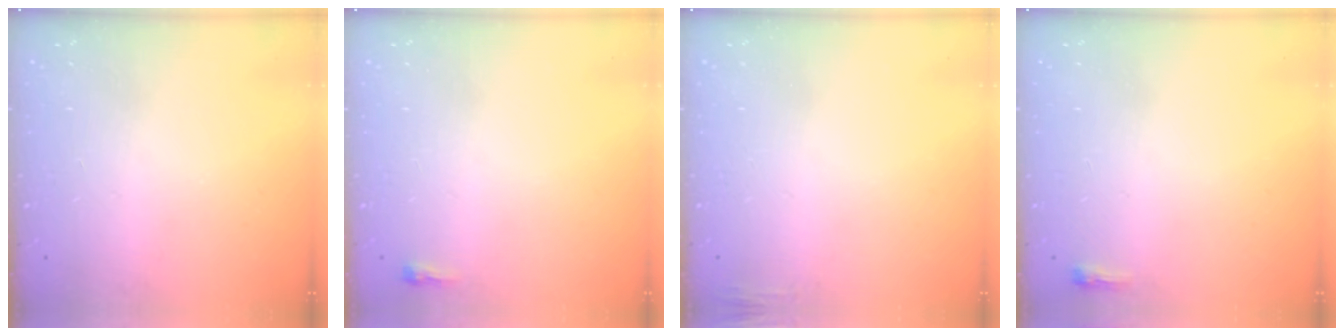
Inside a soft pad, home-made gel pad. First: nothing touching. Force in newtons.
{"total": 2.4, "press": 2.4, "slide": 0.6}
{"total": 3.1, "press": 3.0, "slide": 0.8}
{"total": 2.6, "press": 2.5, "slide": 0.6}